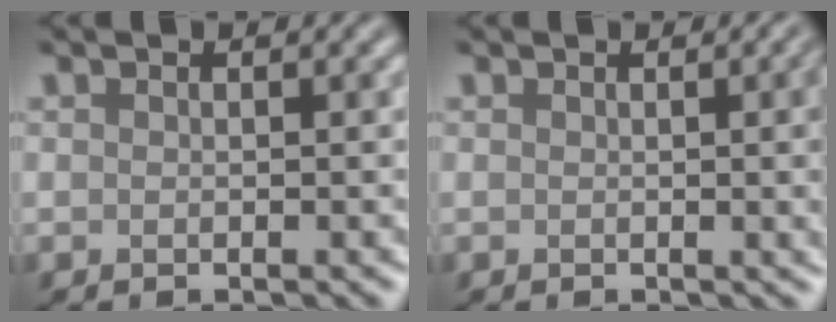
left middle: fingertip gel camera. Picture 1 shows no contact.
{"total": 5.6, "force": [0.3, 2.2, 5.1], "torque": [-0.029, 0.009, 0.003]}